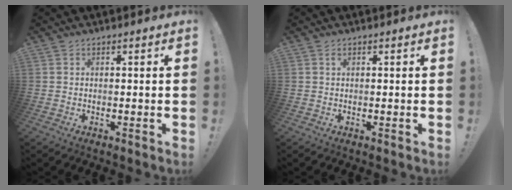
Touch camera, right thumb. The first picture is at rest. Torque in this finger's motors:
{"motor_torque": [-0.08, 0.24, 0.13, -0.08, 0.01]}